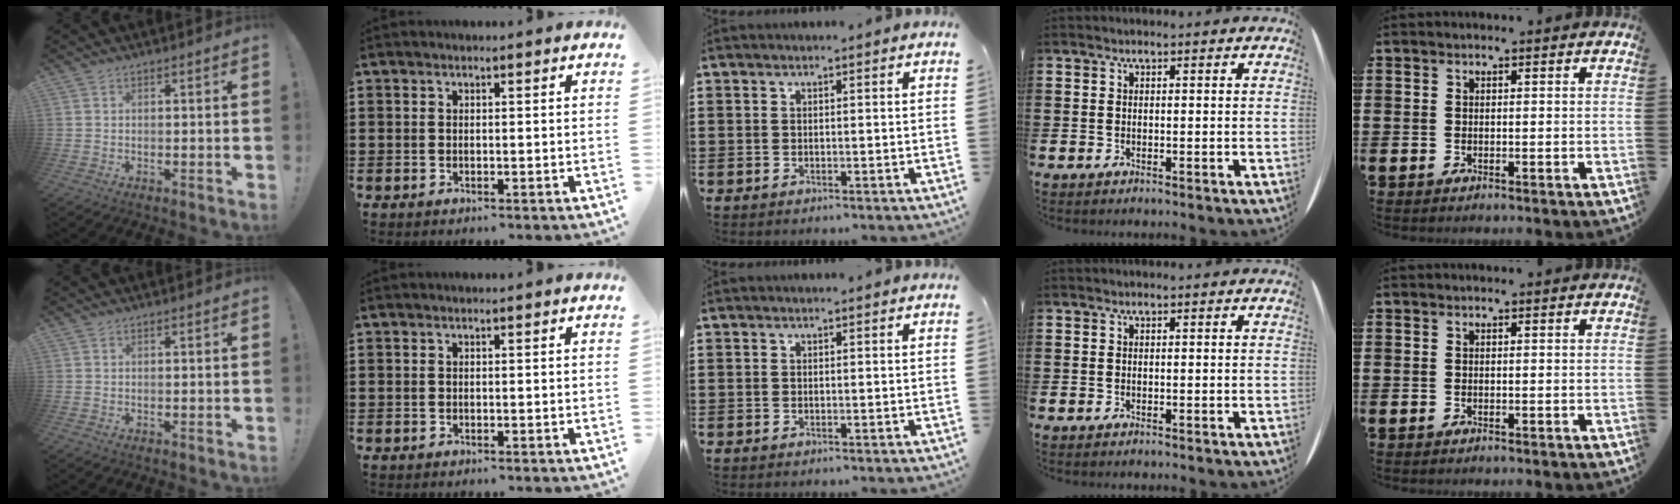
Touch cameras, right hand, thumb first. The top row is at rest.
{}